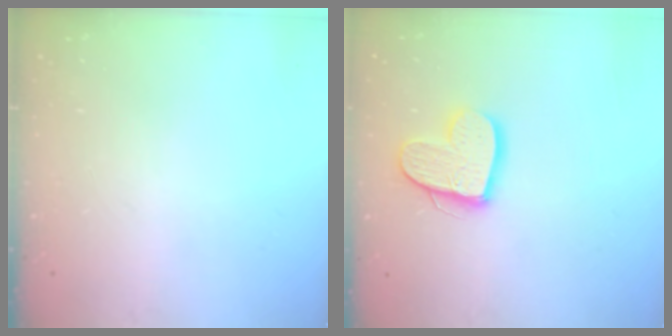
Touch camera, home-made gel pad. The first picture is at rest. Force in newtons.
{"total": 12.9, "press": 12.9, "slide": 1.0}